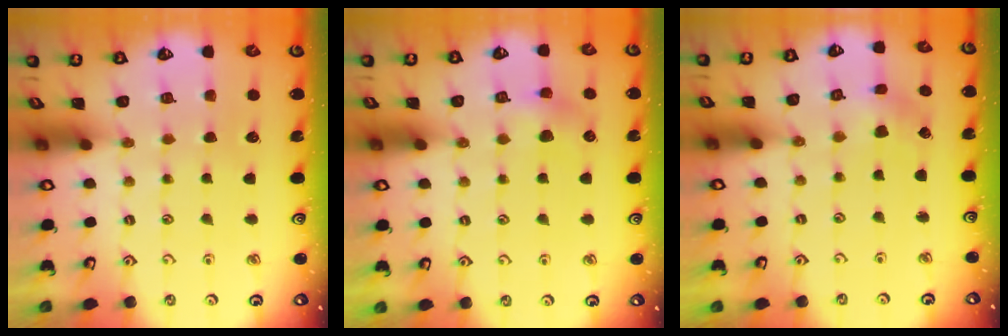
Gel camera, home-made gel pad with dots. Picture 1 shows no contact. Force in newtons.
{"total": 6.2, "press": 6.2, "slide": 0.6}
{"total": 1.9, "press": 1.9, "slide": 0.2}